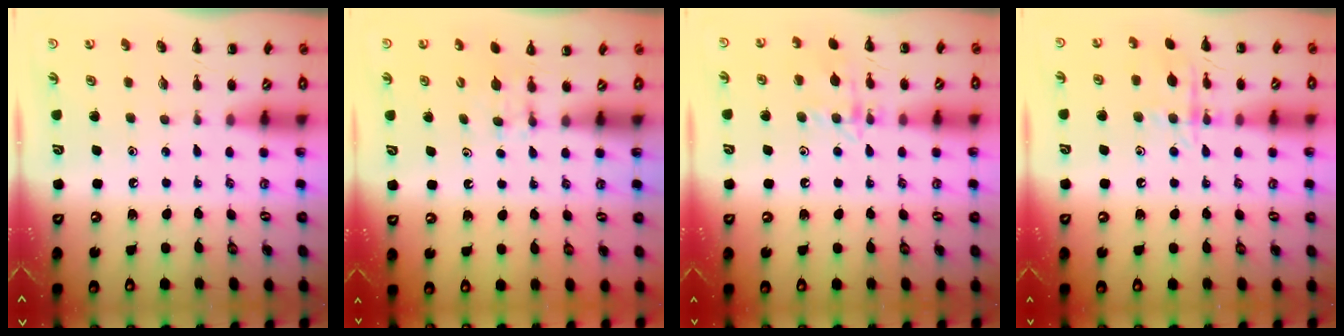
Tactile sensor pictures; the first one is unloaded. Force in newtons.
{"total": 4.1, "press": 3.9, "slide": 1.3}
{"total": 11.7, "press": 11.7, "slide": 0.8}
{"total": 10.6, "press": 10.6, "slide": 0.6}